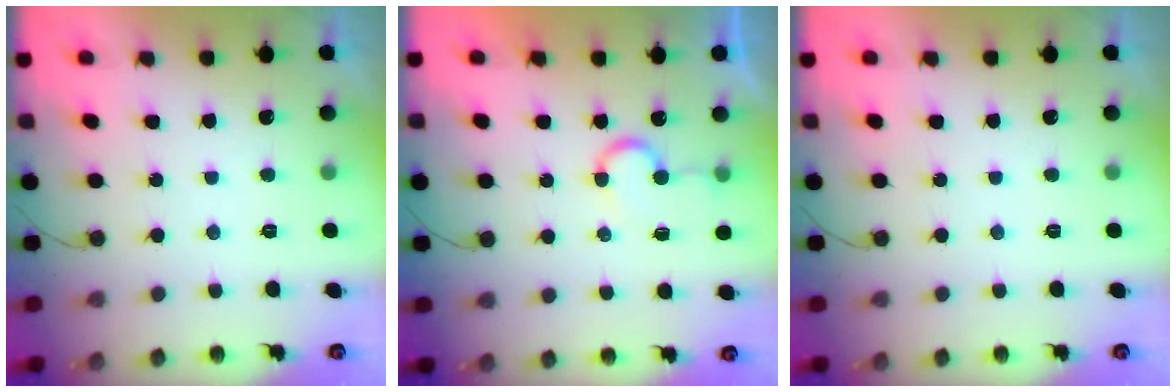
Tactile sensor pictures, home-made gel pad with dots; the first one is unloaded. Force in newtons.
{"total": 7.6, "press": 7.6, "slide": 0.6}
{"total": 0.0}